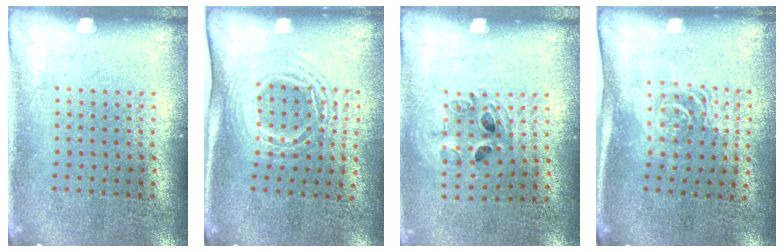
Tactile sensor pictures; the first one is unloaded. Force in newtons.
{"total": 1.6, "press": 1.3, "slide": 1.0}
{"total": 0.9, "press": 0.9, "slide": 0.2}
{"total": 1.6, "press": 1.3, "slide": 1.0}